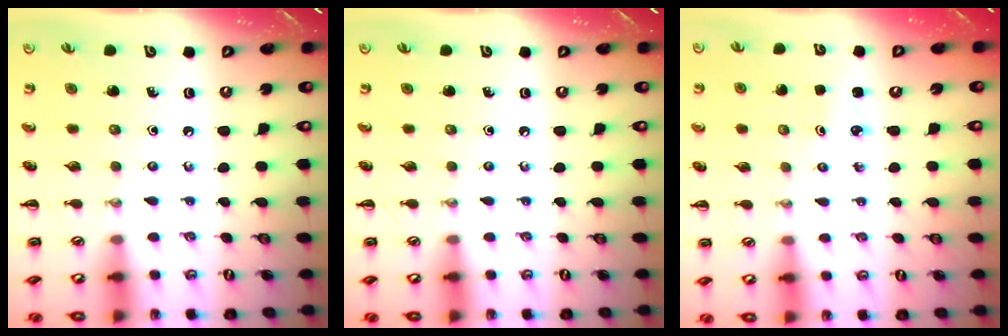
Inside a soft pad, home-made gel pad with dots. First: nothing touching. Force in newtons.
{"total": 0.0}
{"total": 1.8, "press": 1.7, "slide": 0.5}